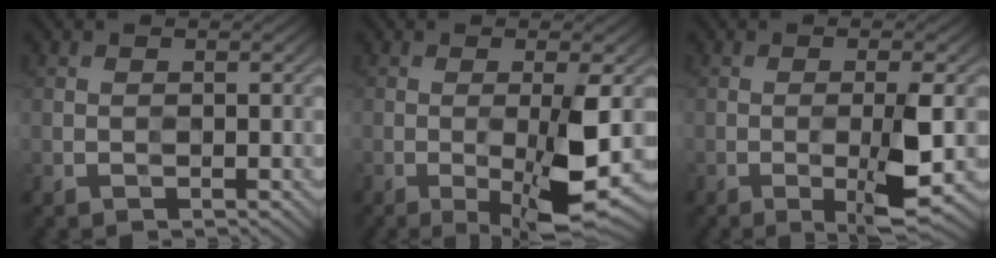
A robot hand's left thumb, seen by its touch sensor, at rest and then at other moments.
{"total": 8.1, "force": [-2.4, 1.4, 7.6], "torque": [-0.109, 0.007, -0.028]}
{"total": 5.1, "force": [-1.6, 0.5, 4.8], "torque": [-0.072, 0.006, -0.023]}